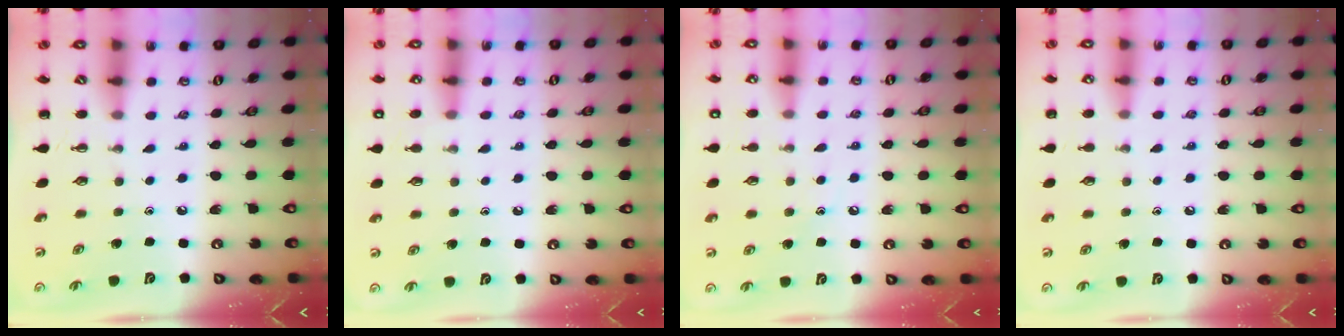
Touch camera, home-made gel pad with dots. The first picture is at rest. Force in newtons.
{"total": 7.4, "press": 7.0, "slide": 2.2}
{"total": 7.8, "press": 7.5, "slide": 2.0}
{"total": 6.6, "press": 6.3, "slide": 2.2}